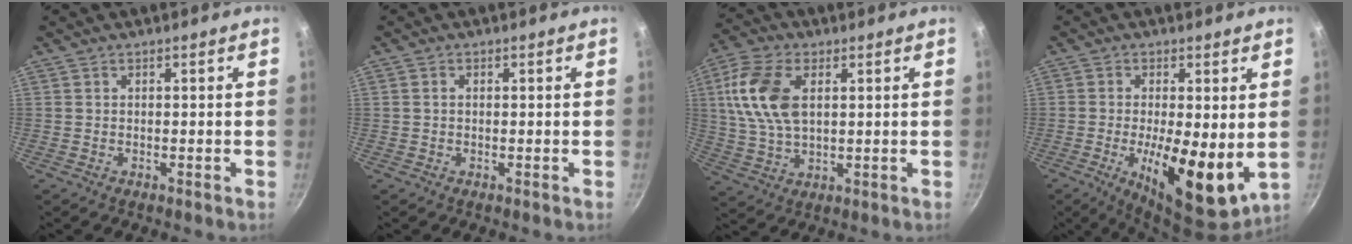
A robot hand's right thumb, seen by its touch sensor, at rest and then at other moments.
{"total": 0.8, "force": [0.0, 0.6, 0.6], "torque": [-0.010, 0.004, 0.000]}
{"total": 13.1, "force": [3.1, 7.6, 10.2], "torque": [-0.197, 0.001, 0.056]}
{"total": 13.0, "force": [-1.2, 4.5, 12.1], "torque": [-0.178, -0.020, -0.013]}